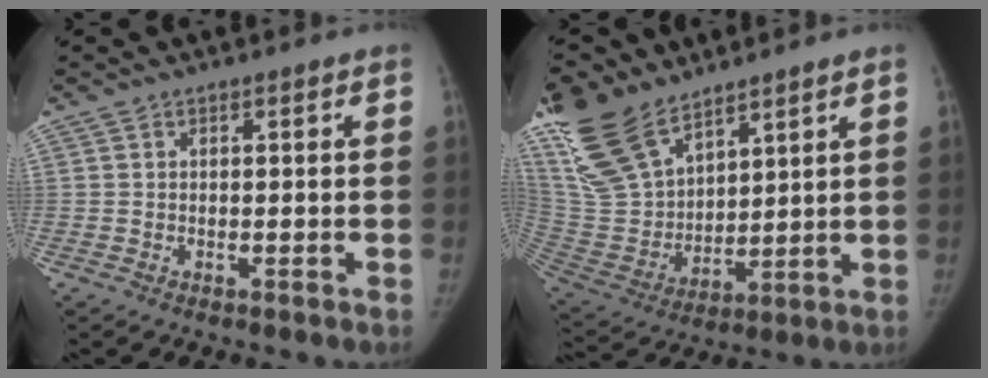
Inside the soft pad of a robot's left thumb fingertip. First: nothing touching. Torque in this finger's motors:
{"motor_torque": [0.61, 0.04, 1.46, -1.31, 0.41]}